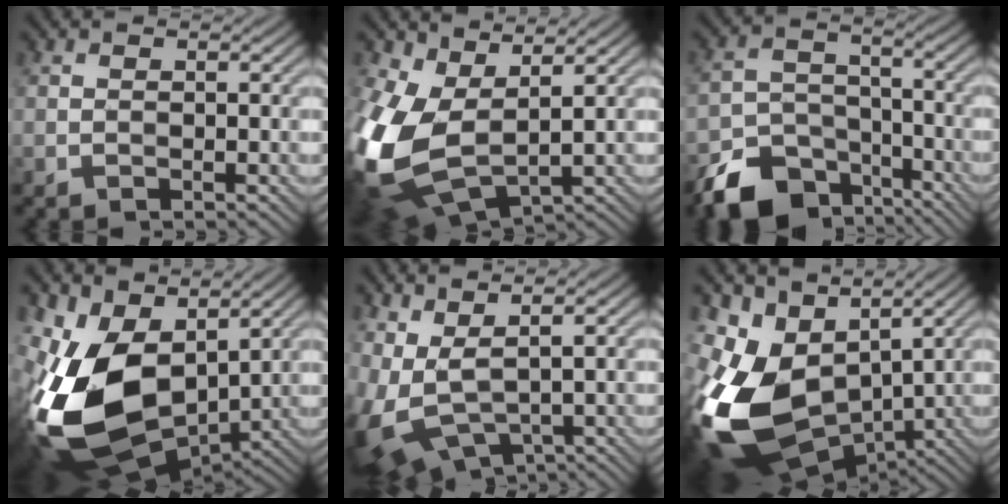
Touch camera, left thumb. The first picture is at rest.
{"total": 14.7, "force": [1.1, 9.2, 11.4], "torque": [-0.311, -0.026, 0.031]}
{"total": 11.2, "force": [-7.6, 6.5, 5.0], "torque": [-0.103, -0.021, -0.136]}
{"total": 16.6, "force": [1.1, 10.2, 13.0], "torque": [-0.310, -0.025, 0.027]}
{"total": 9.0, "force": [1.7, 4.5, 7.6], "torque": [-0.202, -0.031, 0.055]}
{"total": 16.2, "force": [-0.6, 10.9, 11.9], "torque": [-0.307, -0.031, 0.001]}